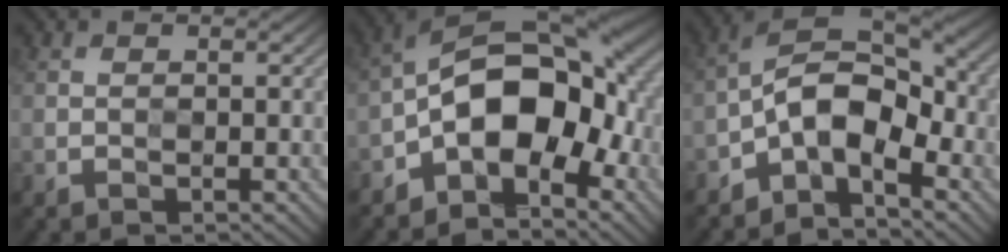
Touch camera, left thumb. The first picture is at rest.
{"total": 13.7, "force": [-3.8, 7.9, 10.5], "torque": [-0.155, 0.005, -0.082]}
{"total": 9.6, "force": [-4.3, 4.9, 7.0], "torque": [-0.114, 0.007, -0.097]}